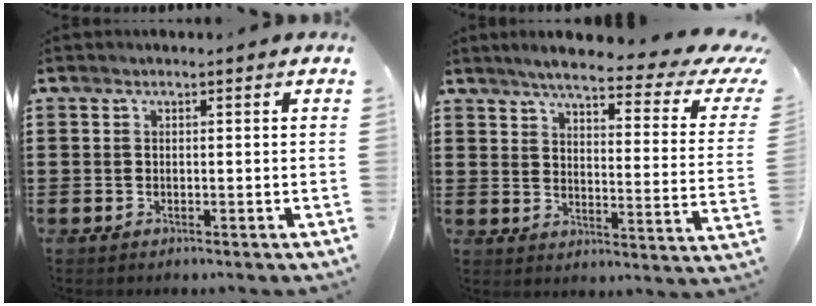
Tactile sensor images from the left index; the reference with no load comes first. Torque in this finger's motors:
{"motor_torque": [2.14, 0.00, 0.03, -0.03]}